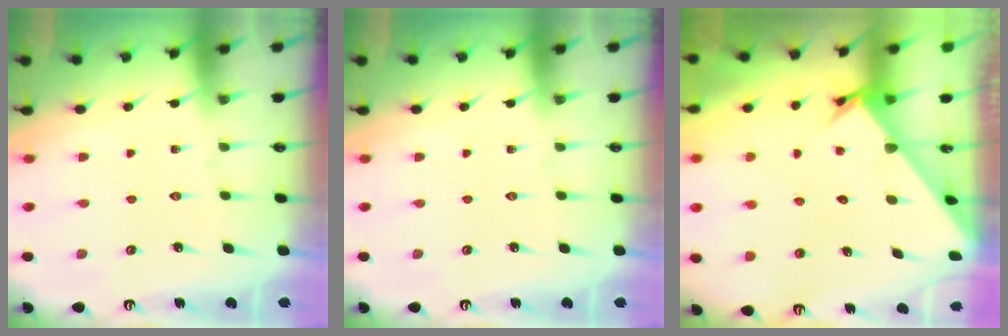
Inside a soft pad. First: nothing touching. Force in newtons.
{"total": 0.0}
{"total": 2.2, "press": 2.2, "slide": 0.1}